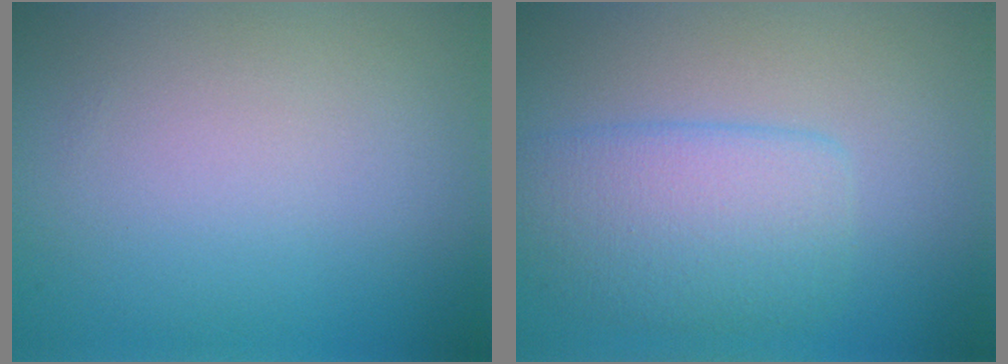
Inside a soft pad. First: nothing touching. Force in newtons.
{"total": 4.4, "press": 4.4, "slide": 0.0}